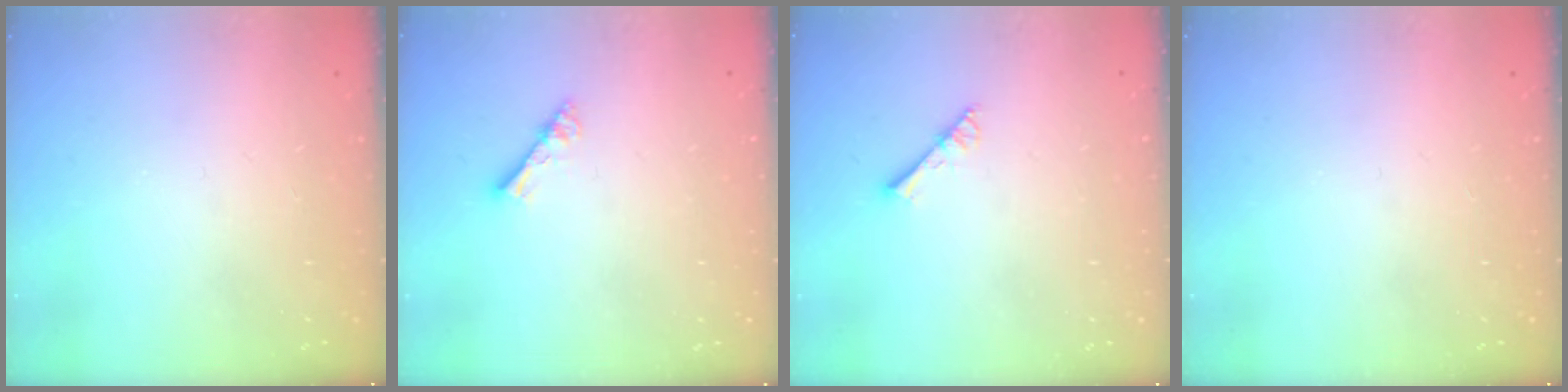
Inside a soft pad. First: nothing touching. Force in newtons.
{"total": 2.8, "press": 2.8, "slide": 0.2}
{"total": 3.2, "press": 3.2, "slide": 0.4}
{"total": 0.0}